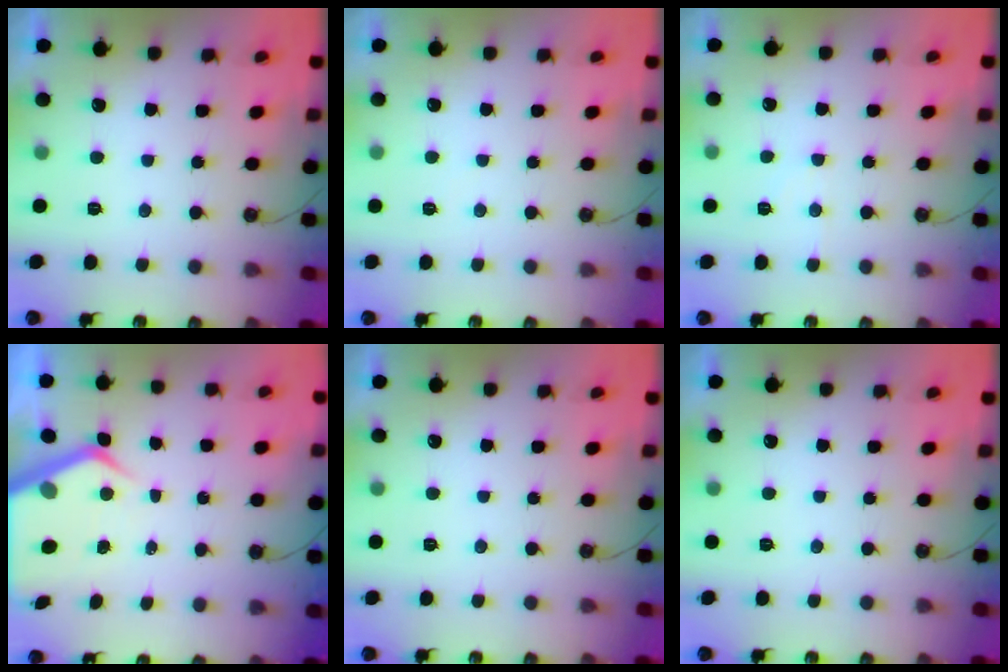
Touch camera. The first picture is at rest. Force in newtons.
{"total": 1.8, "press": 1.8, "slide": 0.4}
{"total": 4.7, "press": 4.7, "slide": 0.6}
{"total": 6.8, "press": 6.8, "slide": 0.6}
{"total": 0.0}
{"total": 0.0}